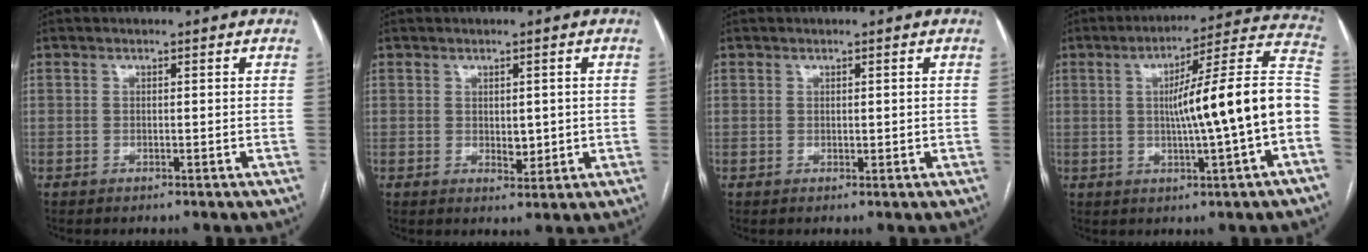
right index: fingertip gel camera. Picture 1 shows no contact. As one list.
[{"total": 2.7, "force": [0.0, 1.7, 2.1], "torque": [-0.025, -0.002, 0.007]}, {"total": 0.7, "force": [0.1, 0.5, 0.4], "torque": [-0.003, 0.001, 0.002]}, {"total": 17.5, "force": [-1.3, -0.1, 17.4], "torque": [-0.230, 0.033, -0.022]}]